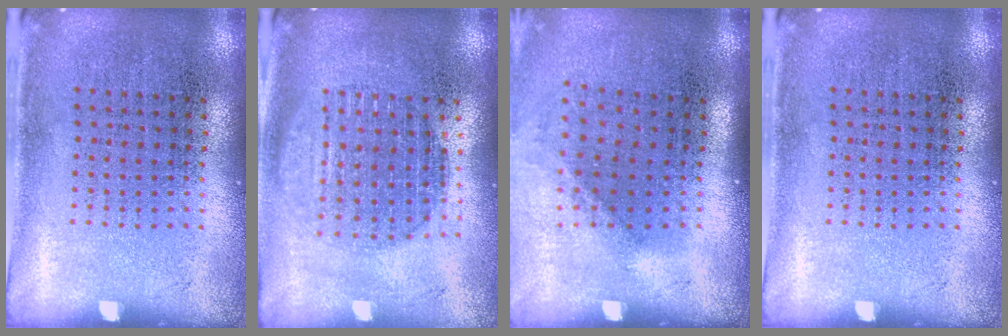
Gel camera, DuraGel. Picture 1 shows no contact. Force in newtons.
{"total": 1.7, "press": 1.5, "slide": 0.9}
{"total": 1.3, "press": 0.9, "slide": 0.9}
{"total": 0.0}